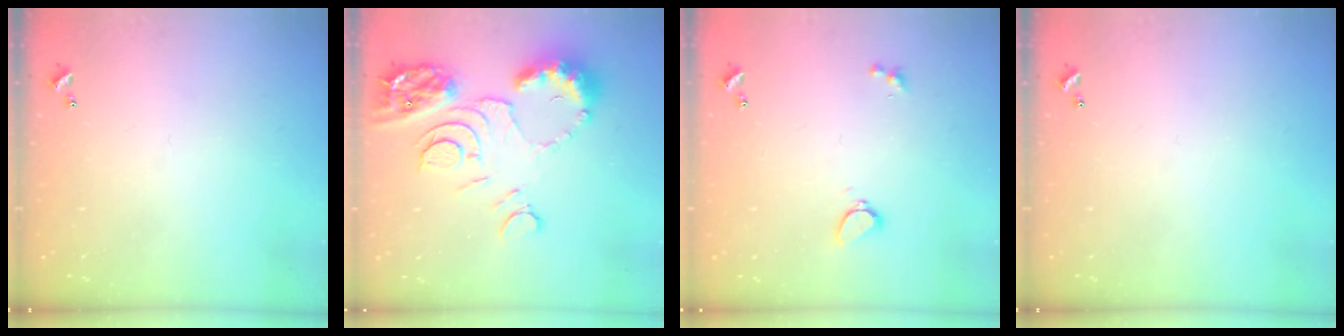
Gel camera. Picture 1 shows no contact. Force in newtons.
{"total": 14.0, "press": 13.9, "slide": 1.5}
{"total": 2.9, "press": 2.6, "slide": 1.3}
{"total": 0.0}